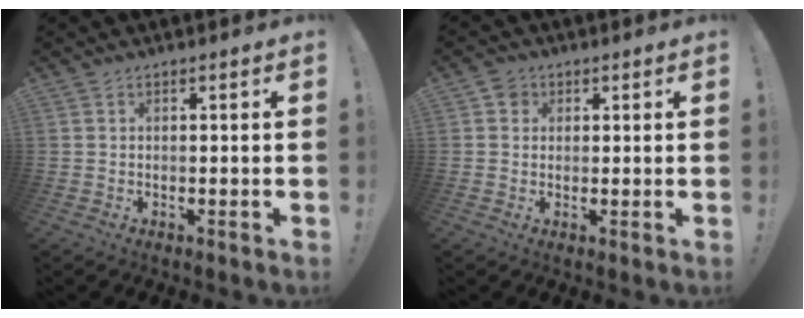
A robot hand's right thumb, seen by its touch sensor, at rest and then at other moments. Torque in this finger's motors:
{"motor_torque": [-0.01, 0.16, 0.10, -0.13, 0.01]}